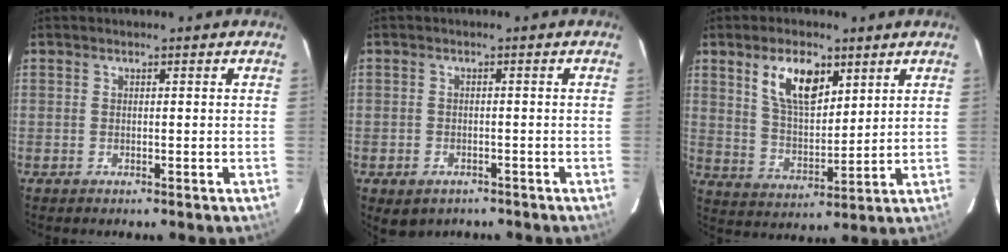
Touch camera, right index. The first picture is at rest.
{"total": 4.3, "force": [-2.5, 3.0, 1.8], "torque": [-0.040, -0.008, -0.031]}
{"total": 10.6, "force": [5.5, 5.0, 7.5], "torque": [-0.132, 0.007, 0.110]}